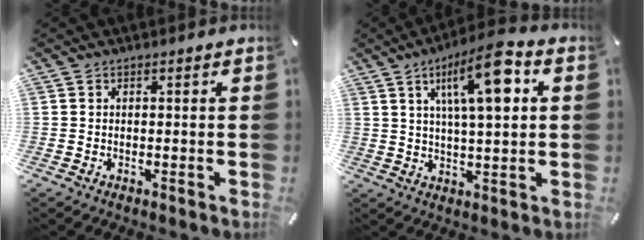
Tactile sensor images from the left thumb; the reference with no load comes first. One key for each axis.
{"total": 14.1, "fx": 5.0, "fy": 4.3, "fz": 12.5, "tx": -0.205, "ty": -0.006, "tz": 0.075}